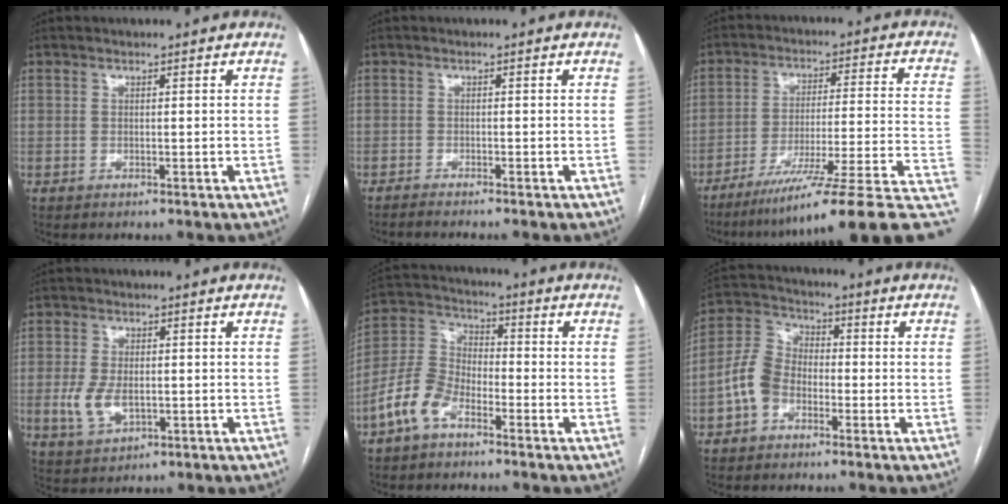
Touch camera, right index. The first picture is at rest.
{"total": 3.8, "force": [-3.4, -0.1, 1.8], "torque": [-0.019, -0.003, -0.049]}
{"total": 21.1, "force": [-14.5, -0.6, 15.4], "torque": [-0.147, 0.010, -0.223]}
{"total": 5.7, "force": [-0.9, 3.1, 4.7], "torque": [-0.106, -0.003, -0.010]}
{"total": 8.3, "force": [-4.9, 4.5, 5.0], "torque": [-0.129, 0.017, -0.106]}
{"total": 7.2, "force": [-2.8, 5.1, 4.2], "torque": [-0.104, 0.027, -0.063]}